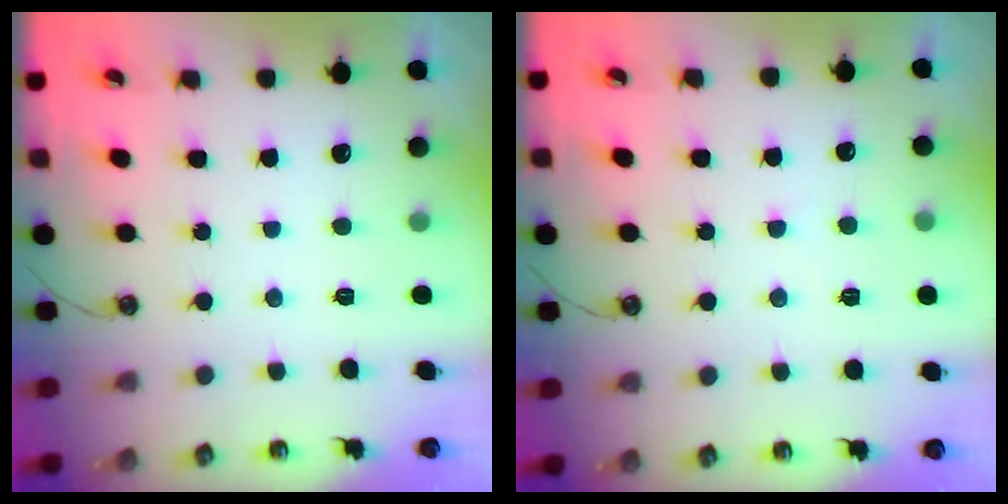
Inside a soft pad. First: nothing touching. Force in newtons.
{"total": 6.5, "press": 6.5, "slide": 0.2}